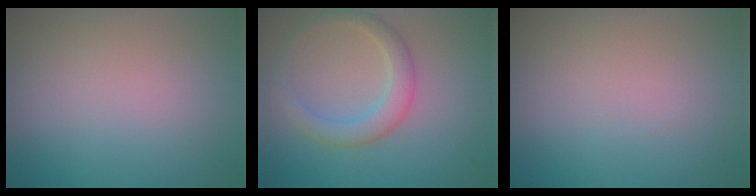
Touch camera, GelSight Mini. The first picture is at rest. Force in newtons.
{"total": 3.0, "press": 3.0, "slide": 0.1}
{"total": 0.0}